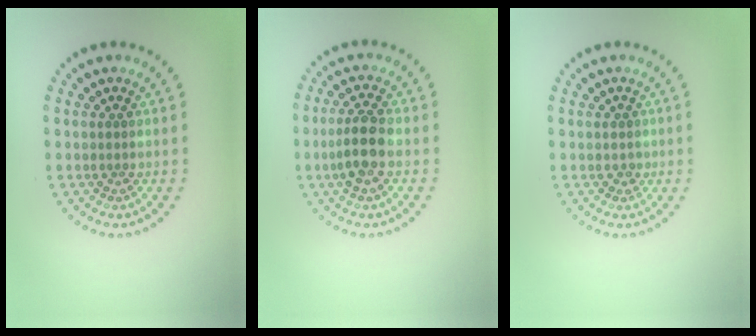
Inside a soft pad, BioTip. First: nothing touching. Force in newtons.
{"total": 3.6, "press": 3.4, "slide": 1.0}
{"total": 0.7, "press": 0.5, "slide": 0.5}